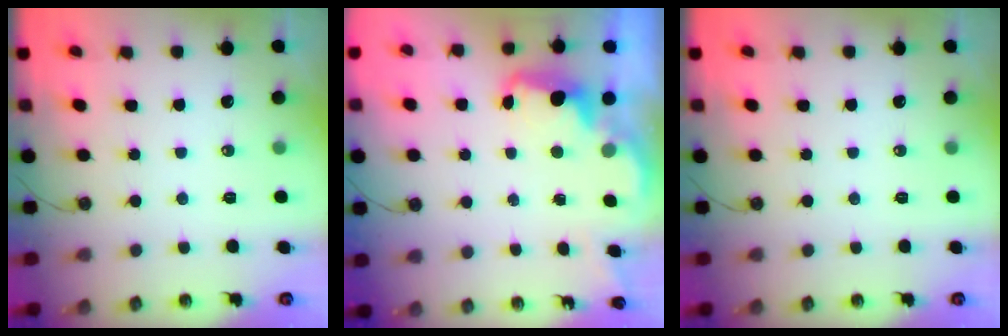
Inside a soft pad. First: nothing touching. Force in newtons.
{"total": 2.6, "press": 2.5, "slide": 0.5}
{"total": 0.0}